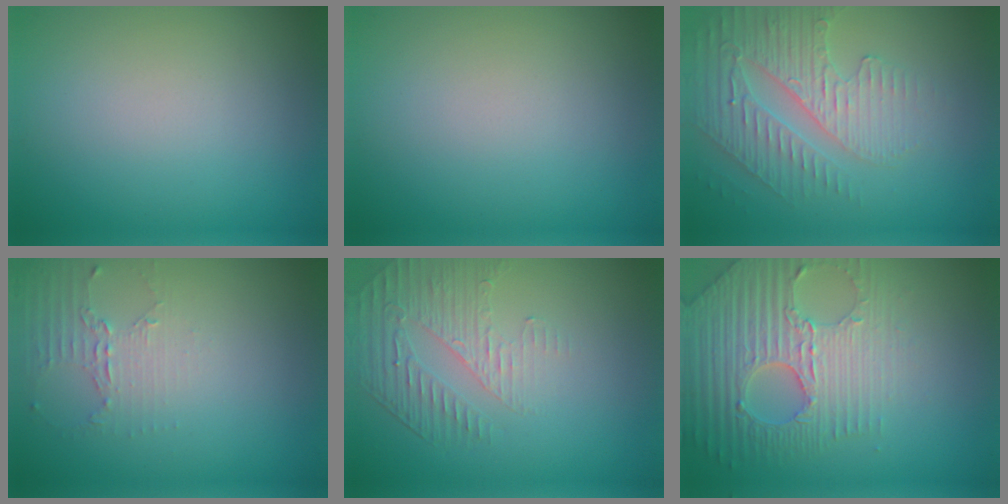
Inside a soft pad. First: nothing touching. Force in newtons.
{"total": 0.0}
{"total": 3.9, "press": 3.7, "slide": 1.2}
{"total": 2.1, "press": 1.5, "slide": 1.5}
{"total": 1.9, "press": 1.3, "slide": 1.3}
{"total": 6.6, "press": 5.1, "slide": 4.3}